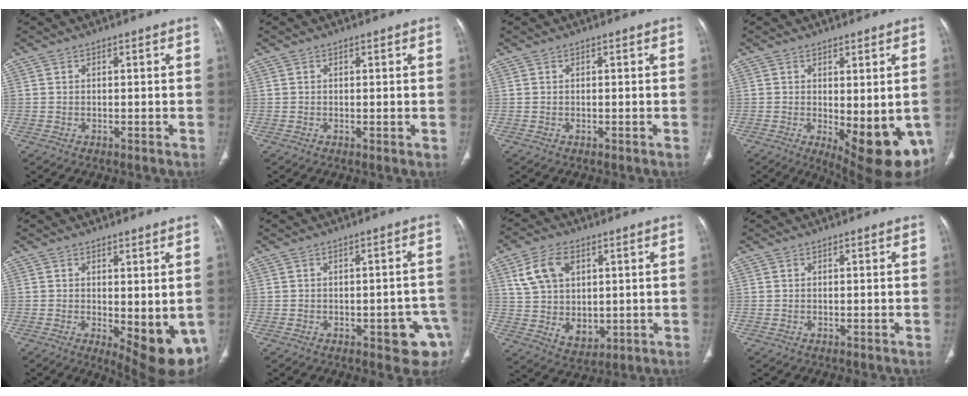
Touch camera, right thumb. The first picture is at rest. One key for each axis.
{"total": 0.6, "fx": 0.1, "fy": 0.1, "fz": 0.5, "tx": -0.013, "ty": -0.004, "tz": 0.001}
{"total": 0.0}
{"total": 13.8, "fx": -3.4, "fy": 5.2, "fz": 12.3, "tx": -0.136, "ty": -0.024, "tz": -0.028}
{"total": 11.0, "fx": -2.4, "fy": 4.1, "fz": 9.9, "tx": -0.112, "ty": -0.023, "tz": -0.018}
{"total": 7.9, "fx": -3.4, "fy": 3.5, "fz": 6.2, "tx": -0.048, "ty": 0.020, "tz": -0.035}
{"total": 11.7, "fx": 3.5, "fy": 8.2, "fz": 7.6, "tx": -0.117, "ty": -0.012, "tz": 0.078}
{"total": 0.0}